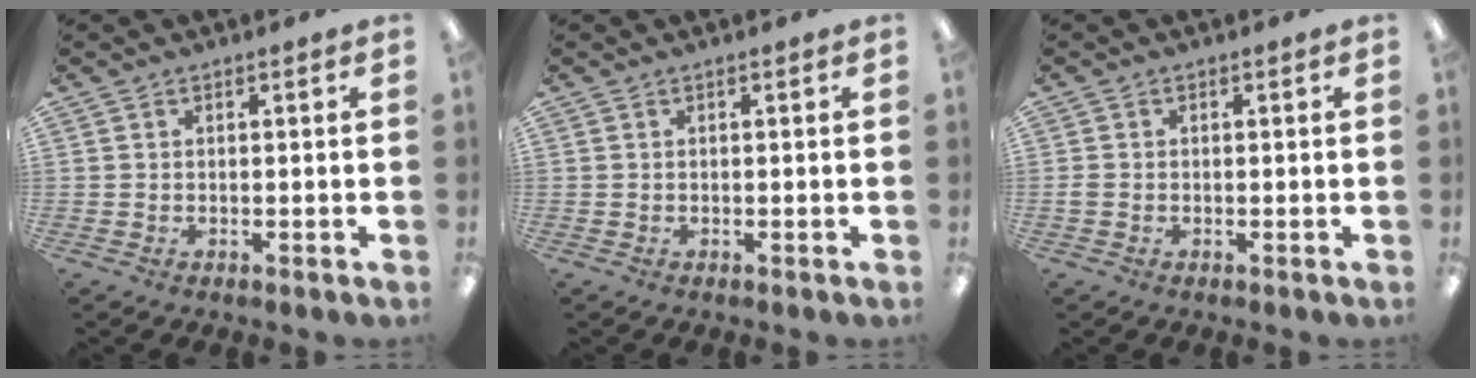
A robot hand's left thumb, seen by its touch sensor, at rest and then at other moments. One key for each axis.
{"total": 0.0}
{"total": 1.1, "fx": -0.3, "fy": 0.8, "fz": 0.6, "tx": -0.011, "ty": 0.002, "tz": -0.006}